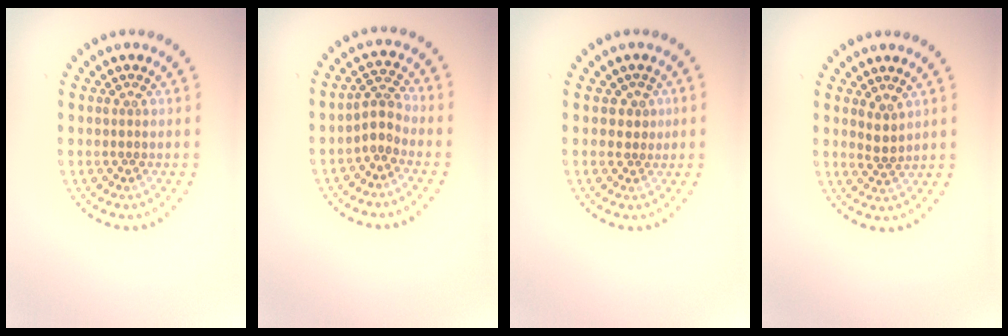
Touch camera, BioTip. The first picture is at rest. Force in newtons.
{"total": 2.1, "press": 1.6, "slide": 1.3}
{"total": 1.2, "press": 0.9, "slide": 0.8}
{"total": 1.6, "press": 1.2, "slide": 1.0}